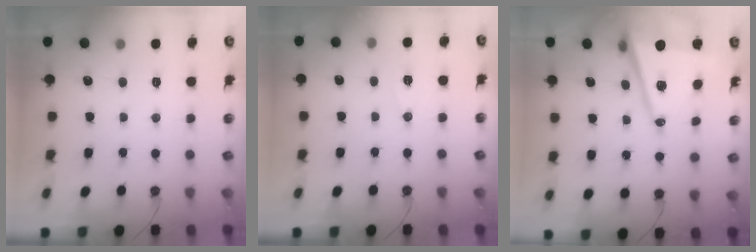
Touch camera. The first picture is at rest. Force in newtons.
{"total": 5.8, "press": 3.8, "slide": 4.4}
{"total": 11.3, "press": 11.1, "slide": 2.1}